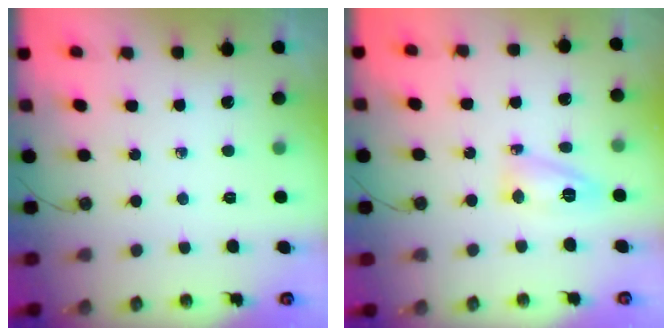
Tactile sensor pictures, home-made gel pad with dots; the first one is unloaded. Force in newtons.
{"total": 8.5, "press": 8.4, "slide": 0.9}